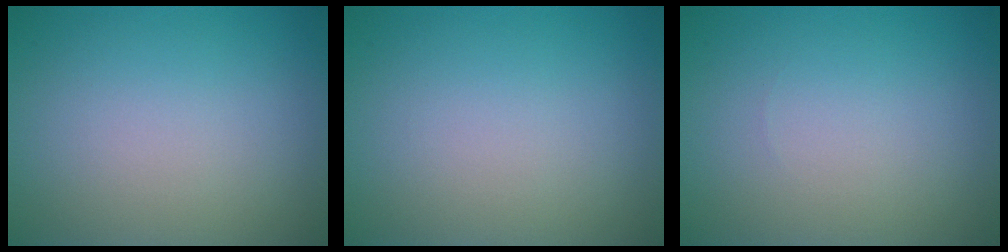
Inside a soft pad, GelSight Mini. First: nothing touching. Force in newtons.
{"total": 0.0}
{"total": 0.0}